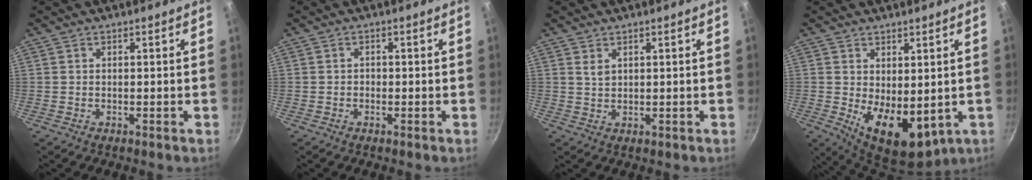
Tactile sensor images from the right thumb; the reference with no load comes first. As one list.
[{"total": 0.9, "force": [-0.4, 0.8, 0.3], "torque": [-0.003, 0.002, -0.007]}, {"total": 2.5, "force": [1.1, 1.2, 1.9], "torque": [-0.035, -0.010, 0.023]}, {"total": 11.2, "force": [-0.3, 6.5, 9.1], "torque": [-0.115, -0.028, 0.015]}]